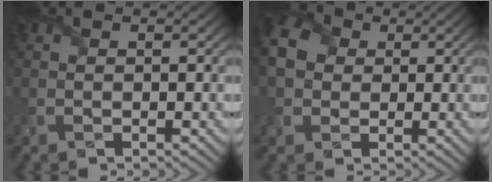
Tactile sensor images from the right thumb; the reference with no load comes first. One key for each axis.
{"total": 6.6, "fx": 0.9, "fy": 5.5, "fz": 3.5, "tx": -0.103, "ty": 0.012, "tz": 0.007}